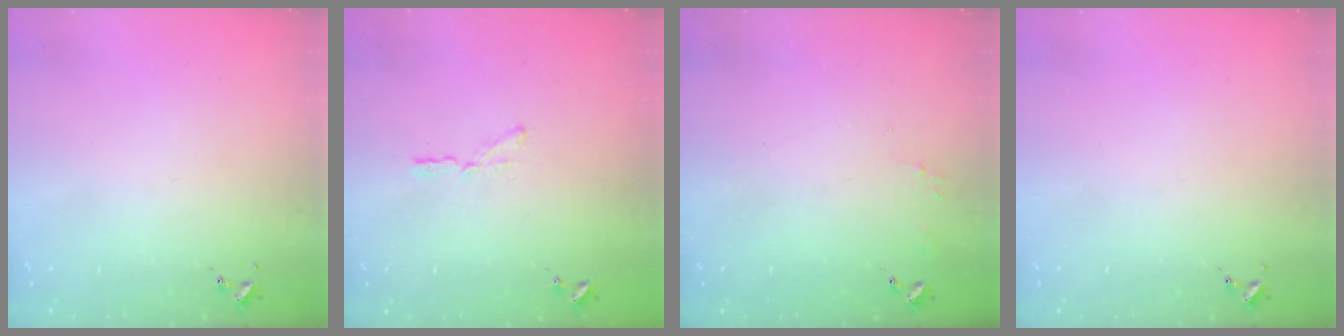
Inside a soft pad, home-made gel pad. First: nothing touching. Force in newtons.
{"total": 3.3, "press": 3.3, "slide": 0.3}
{"total": 4.3, "press": 4.3, "slide": 0.5}
{"total": 0.0}